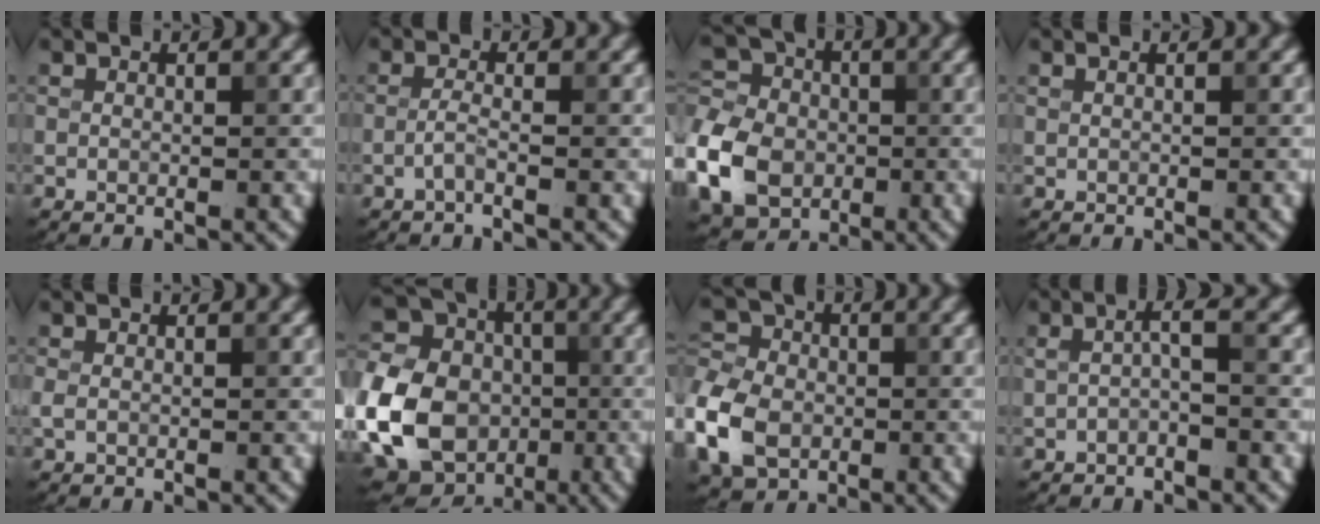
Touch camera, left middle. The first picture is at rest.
{"total": 1.3, "force": [-0.7, 0.2, 1.1], "torque": [-0.025, 0.003, -0.019]}
{"total": 9.6, "force": [-3.2, 7.4, 5.3], "torque": [-0.124, -0.002, -0.081]}
{"total": 0.7, "force": [0.3, 0.3, 0.5], "torque": [-0.007, -0.001, -0.003]}
{"total": 0.8, "force": [-0.1, 0.5, 0.6], "torque": [-0.018, -0.001, -0.004]}
{"total": 14.2, "force": [-3.4, 11.6, 7.5], "torque": [-0.186, -0.022, -0.062]}
{"total": 8.3, "force": [-2.7, 6.2, 4.8], "torque": [-0.115, -0.004, -0.066]}
{"total": 1.8, "force": [-0.4, 0.3, 1.8], "torque": [-0.035, 0.008, -0.010]}